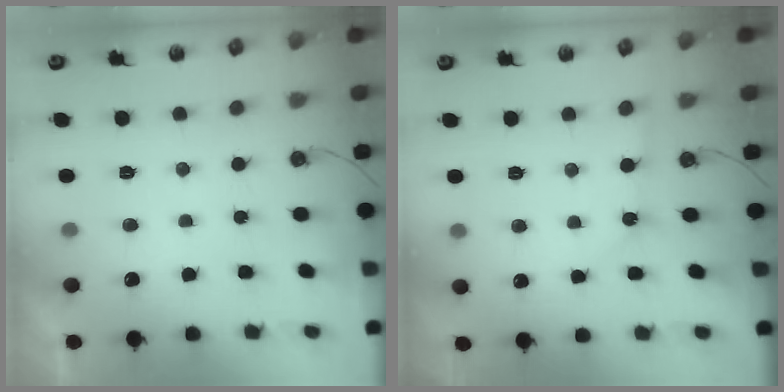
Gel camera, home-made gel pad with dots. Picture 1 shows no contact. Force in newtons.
{"total": 2.1, "press": 2.1, "slide": 0.3}